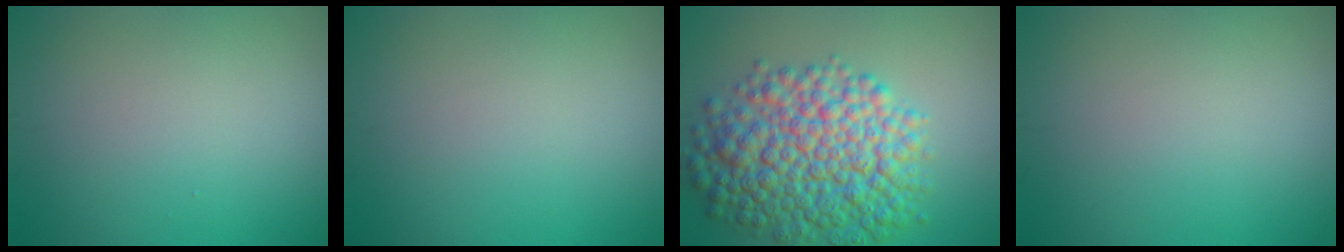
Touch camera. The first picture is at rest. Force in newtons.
{"total": 0.0}
{"total": 9.8, "press": 9.8, "slide": 0.2}
{"total": 0.0}